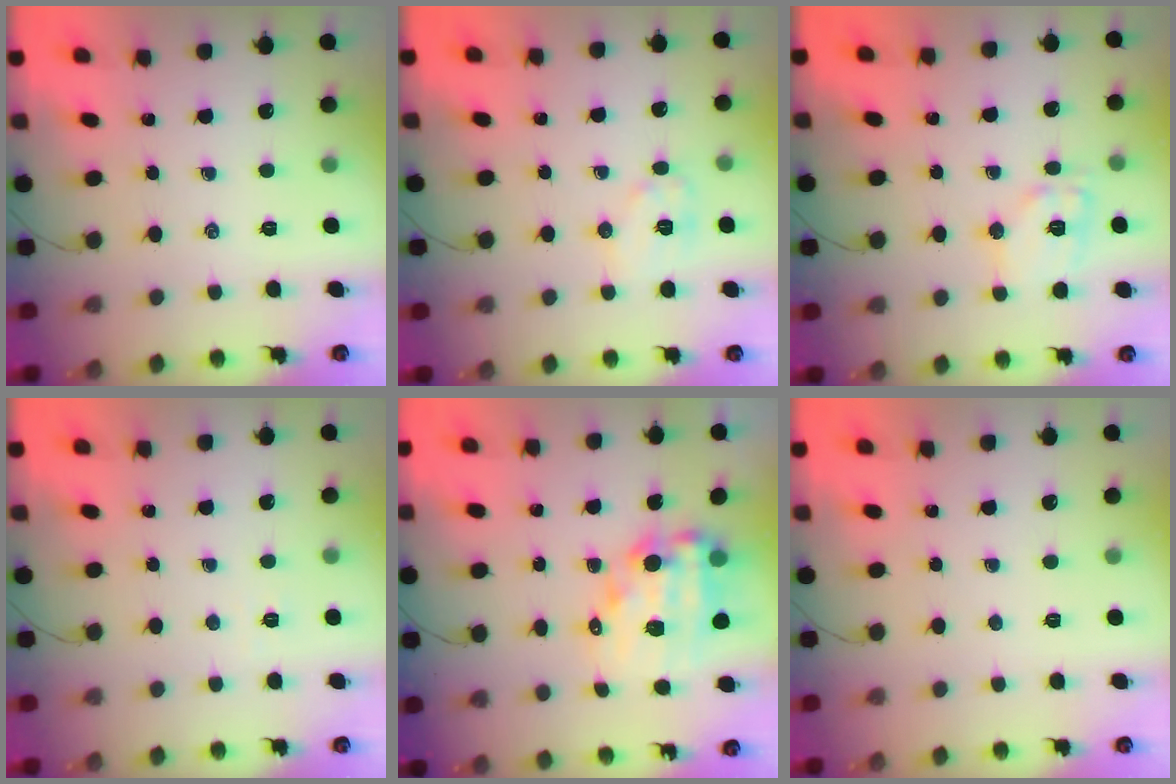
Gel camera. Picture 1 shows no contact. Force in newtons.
{"total": 8.1, "press": 8.1, "slide": 0.5}
{"total": 10.2, "press": 10.2, "slide": 0.7}
{"total": 2.4, "press": 2.3, "slide": 0.7}
{"total": 12.5, "press": 12.1, "slide": 3.2}
{"total": 0.0}